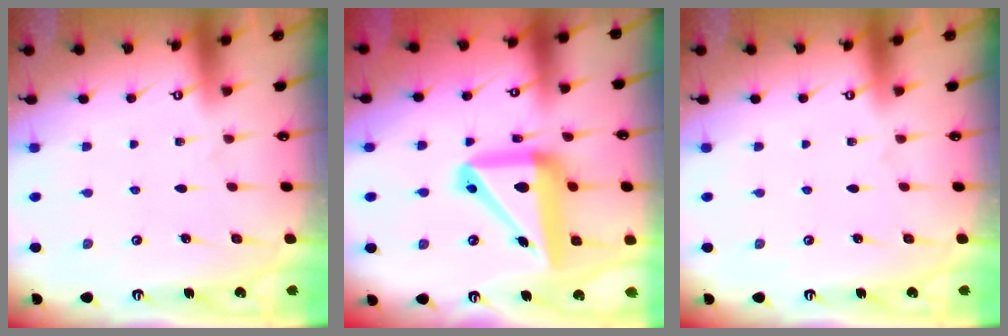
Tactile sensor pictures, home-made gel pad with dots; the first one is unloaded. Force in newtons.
{"total": 18.1, "press": 17.9, "slide": 2.6}
{"total": 0.0}